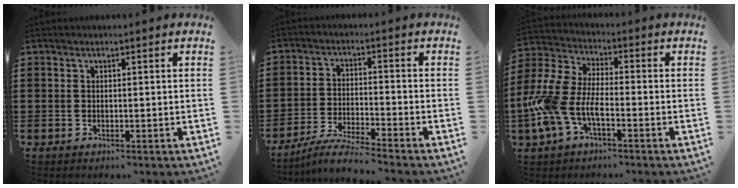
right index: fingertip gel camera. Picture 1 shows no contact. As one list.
[{"total": 5.0, "force": [-4.7, -0.4, 1.6], "torque": [-0.039, -0.013, -0.094]}, {"total": 8.9, "force": [-3.0, 4.4, 7.1], "torque": [-0.187, -0.007, -0.063]}]